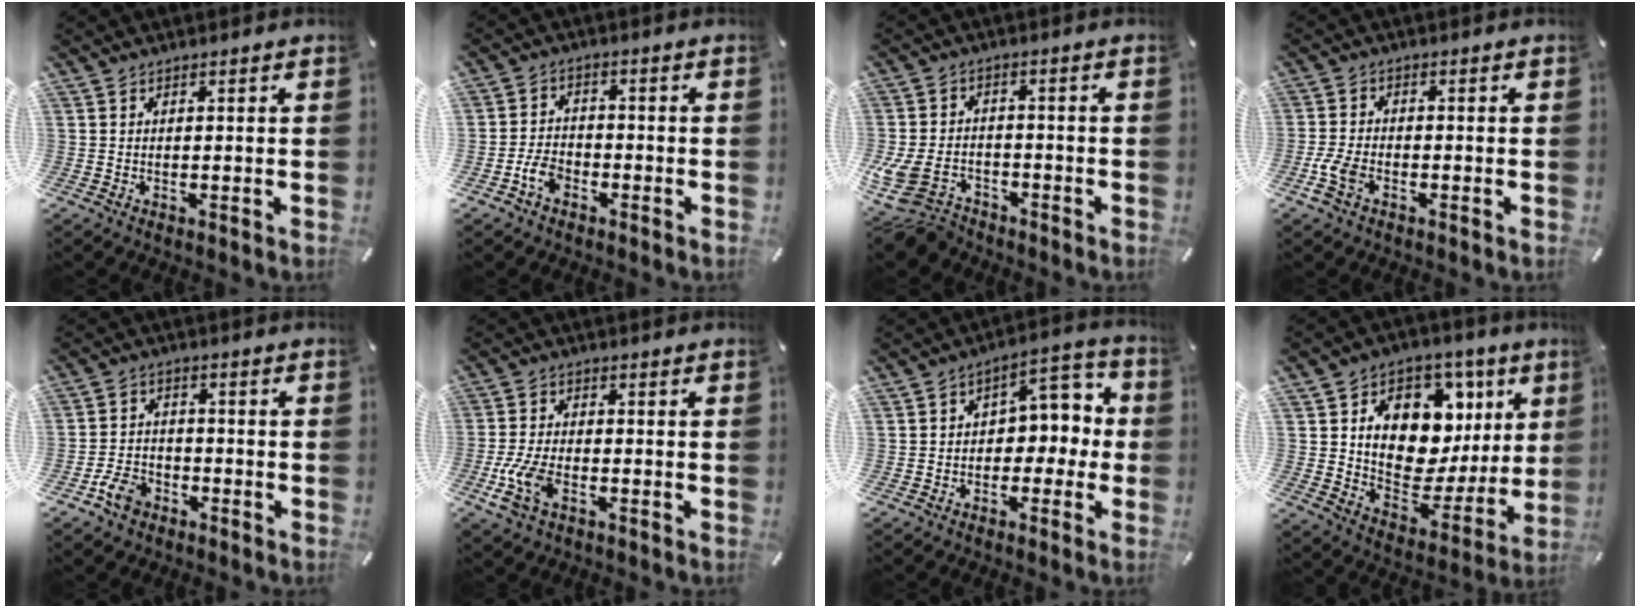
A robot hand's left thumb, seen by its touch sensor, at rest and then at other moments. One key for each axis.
{"total": 5.2, "fx": -2.7, "fy": 3.9, "fz": 2.2, "tx": -0.046, "ty": 0.015, "tz": -0.051}
{"total": 10.6, "fx": -5.5, "fy": 7.0, "fz": 5.7, "tx": -0.130, "ty": 0.022, "tz": -0.101}
{"total": 5.0, "fx": -2.2, "fy": 2.8, "fz": 3.5, "tx": -0.081, "ty": 0.003, "tz": -0.044}
{"total": 6.5, "fx": -4.0, "fy": 4.3, "fz": 2.7, "tx": -0.056, "ty": 0.022, "tz": -0.075}
{"total": 8.8, "fx": -3.5, "fy": 4.6, "fz": 6.6, "tx": -0.154, "ty": -0.002, "tz": -0.064}
{"total": 7.9, "fx": 0.3, "fy": 5.9, "fz": 5.3, "tx": -0.061, "ty": -0.005, "tz": -0.001}
{"total": 16.3, "fx": 6.5, "fy": 11.4, "fz": 9.7, "tx": -0.134, "ty": -0.051, "tz": 0.118}